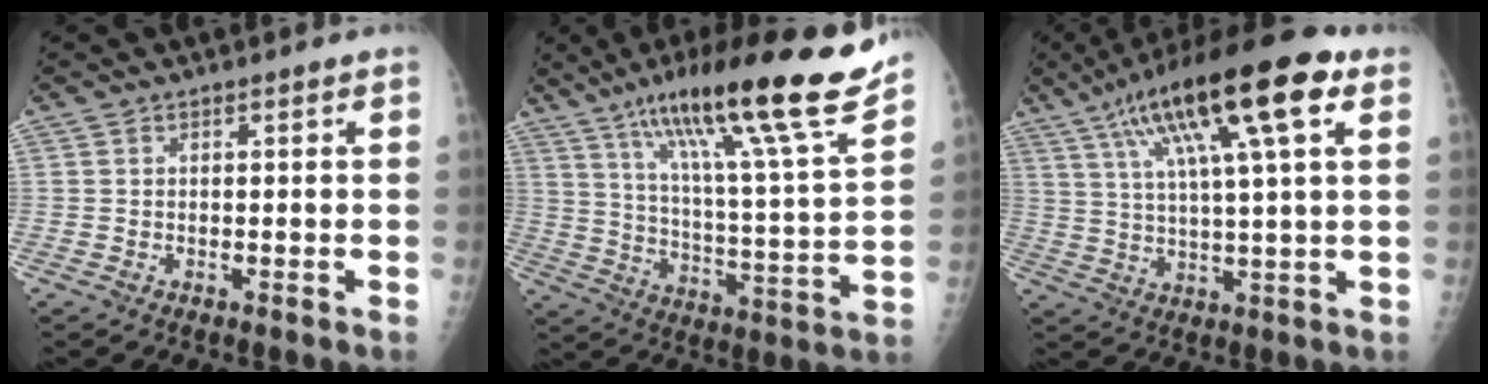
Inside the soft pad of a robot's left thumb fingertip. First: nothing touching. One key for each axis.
{"total": 24.2, "fx": 17.0, "fy": 2.0, "fz": 17.2, "tx": -0.257, "ty": -0.063, "tz": 0.271}
{"total": 20.1, "fx": 9.1, "fy": 4.3, "fz": 17.5, "tx": -0.291, "ty": 0.005, "tz": 0.147}